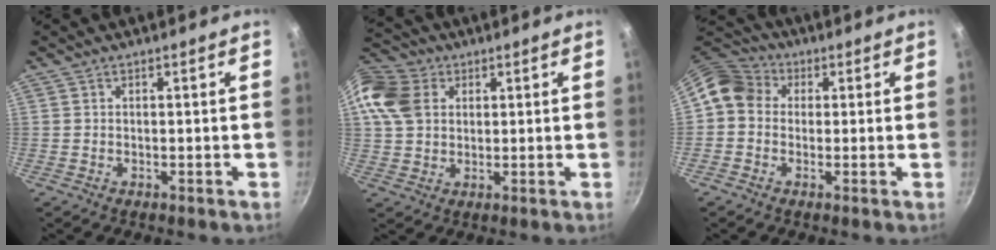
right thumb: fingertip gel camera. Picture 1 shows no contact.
{"total": 11.4, "force": [3.6, 8.9, 6.2], "torque": [-0.110, 0.001, 0.059]}
{"total": 8.0, "force": [0.9, 6.9, 4.0], "torque": [-0.050, 0.020, -0.006]}